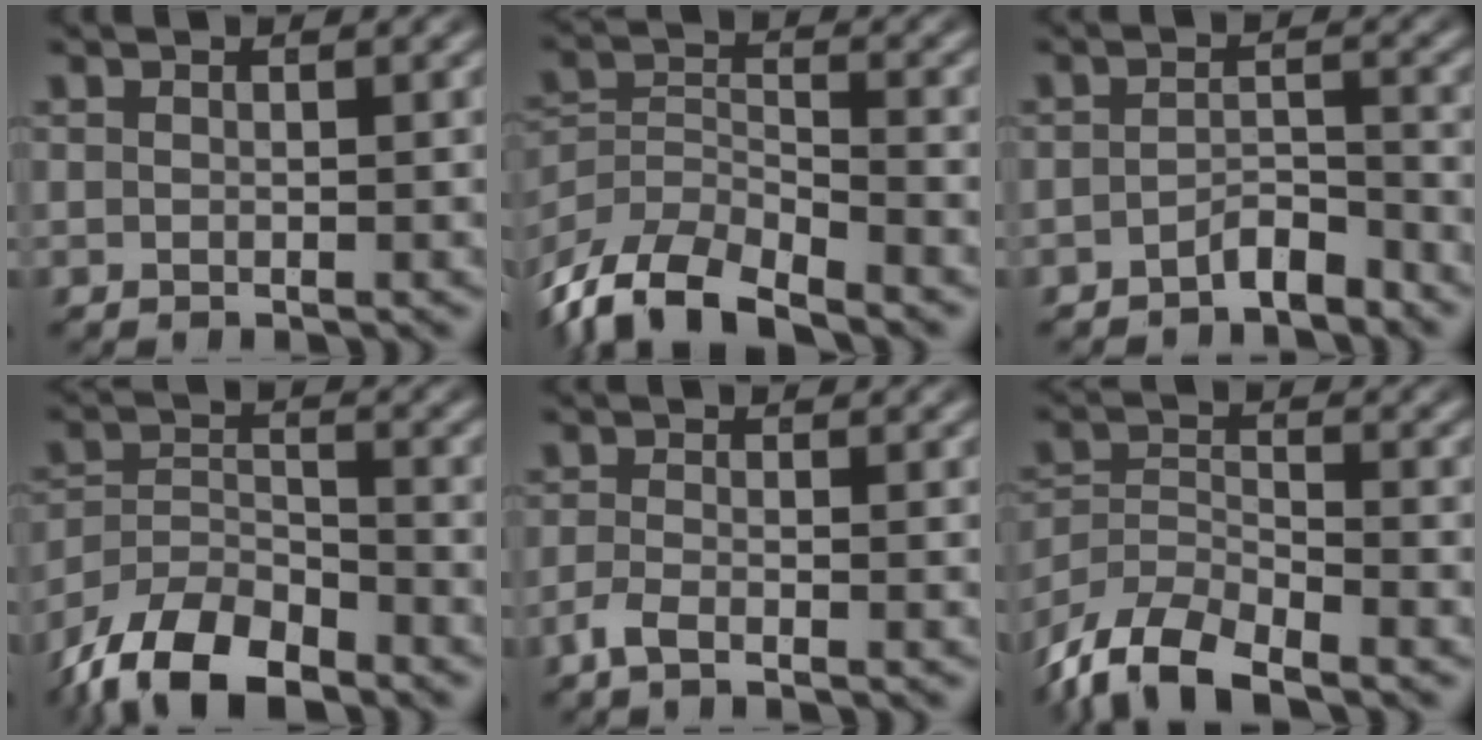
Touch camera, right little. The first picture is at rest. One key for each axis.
{"total": 10.1, "fx": -5.7, "fy": 6.5, "fz": 5.2, "tx": -0.115, "ty": -0.047, "tz": -0.080}
{"total": 2.9, "fx": -2.6, "fy": 0.6, "fz": 1.0, "tx": -0.001, "ty": -0.005, "tz": -0.047}
{"total": 8.2, "fx": -5.8, "fy": 4.2, "fz": 3.9, "tx": -0.072, "ty": -0.026, "tz": -0.087}
{"total": 1.9, "fx": -1.7, "fy": -0.1, "fz": 0.9, "tx": -0.020, "ty": -0.007, "tz": -0.031}
{"total": 8.0, "fx": -5.2, "fy": 4.6, "fz": 4.0, "tx": -0.085, "ty": -0.032, "tz": -0.078}